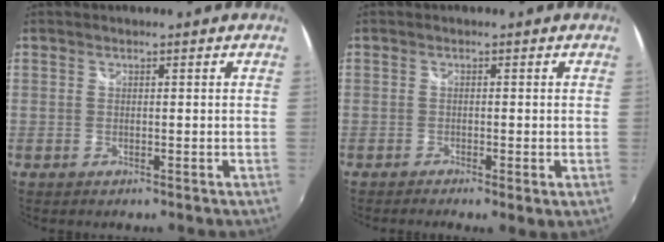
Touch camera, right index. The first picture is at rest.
{"total": 1.8, "force": [-0.7, 0.3, 1.6], "torque": [-0.030, -0.007, -0.013]}